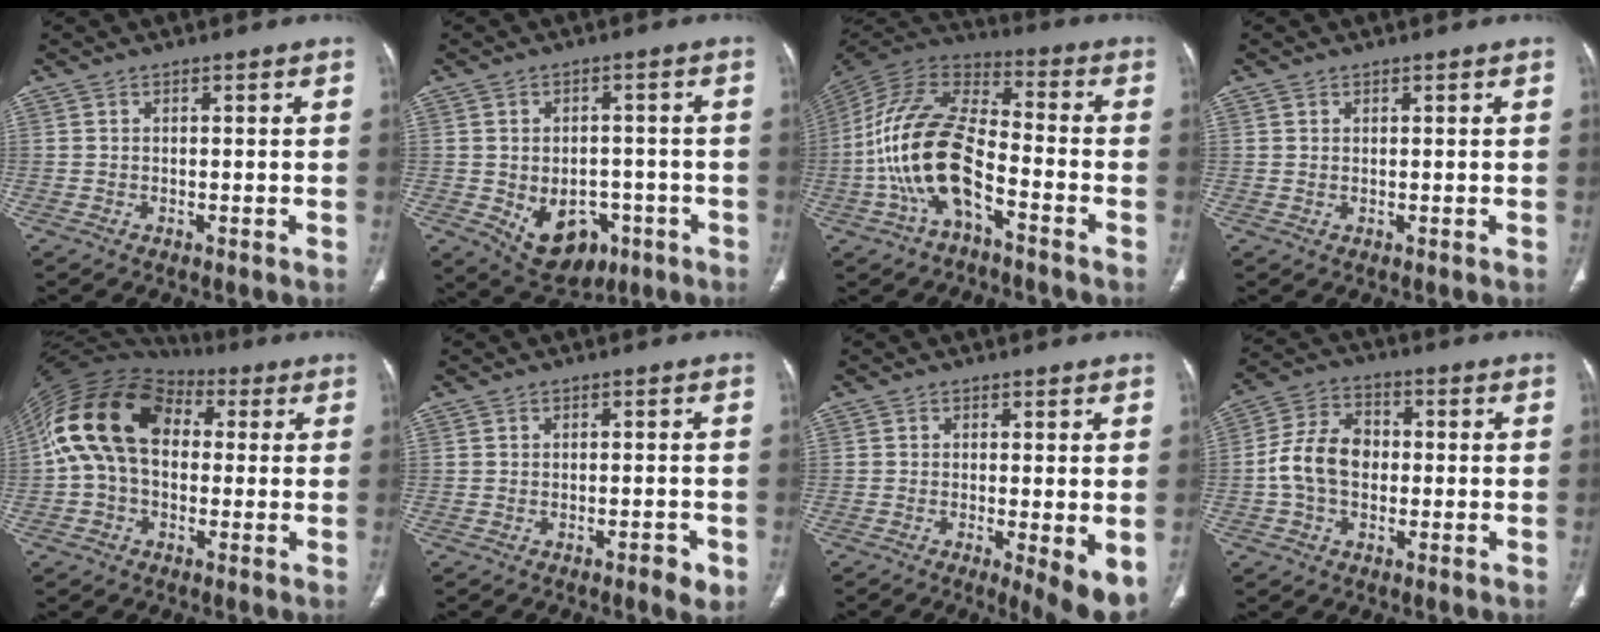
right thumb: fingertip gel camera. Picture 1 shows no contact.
{"total": 10.9, "force": [-3.9, 7.7, 6.7], "torque": [-0.071, 0.016, -0.039]}
{"total": 17.6, "force": [-5.8, 8.3, 14.3], "torque": [-0.285, 0.055, -0.112]}
{"total": 0.5, "force": [0.4, 0.3, 0.1], "torque": [0.000, -0.003, 0.007]}
{"total": 17.0, "force": [2.4, 11.7, 12.0], "torque": [-0.225, 0.042, 0.036]}
{"total": 2.4, "force": [-1.2, 0.9, 2.0], "torque": [-0.022, 0.003, -0.013]}
{"total": 6.7, "force": [-1.4, 1.6, 6.4], "torque": [-0.094, -0.022, -0.022]}
{"total": 9.9, "force": [-0.7, 7.2, 6.8], "torque": [-0.118, 0.027, -0.021]}